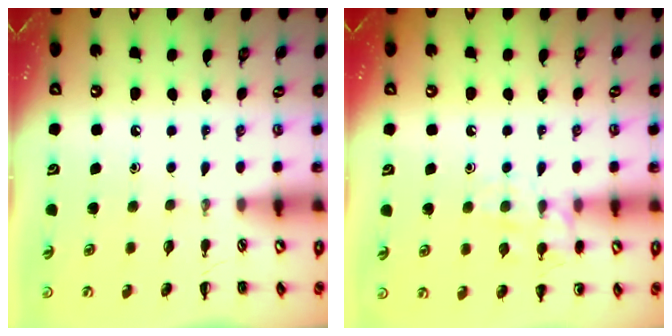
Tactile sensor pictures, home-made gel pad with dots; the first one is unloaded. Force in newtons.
{"total": 10.7, "press": 10.6, "slide": 0.9}